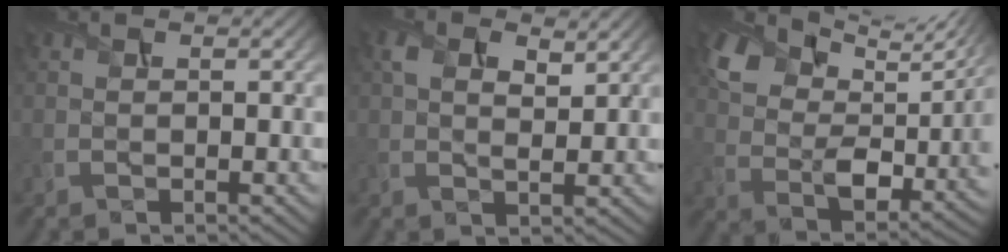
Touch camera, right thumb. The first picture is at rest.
{"total": 4.3, "force": [2.1, 2.1, 3.1], "torque": [-0.068, 0.000, 0.040]}
{"total": 11.9, "force": [8.1, 5.6, 6.7], "torque": [-0.161, 0.005, 0.154]}